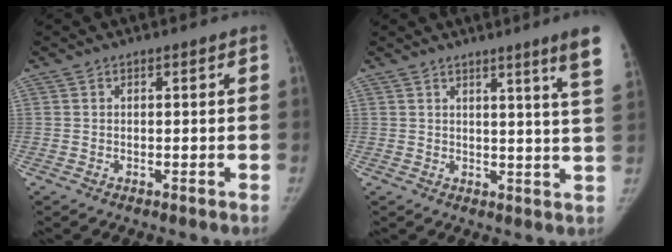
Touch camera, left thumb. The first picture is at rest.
{"total": 8.7, "force": [5.6, -1.3, 6.5], "torque": [-0.081, -0.039, 0.058]}